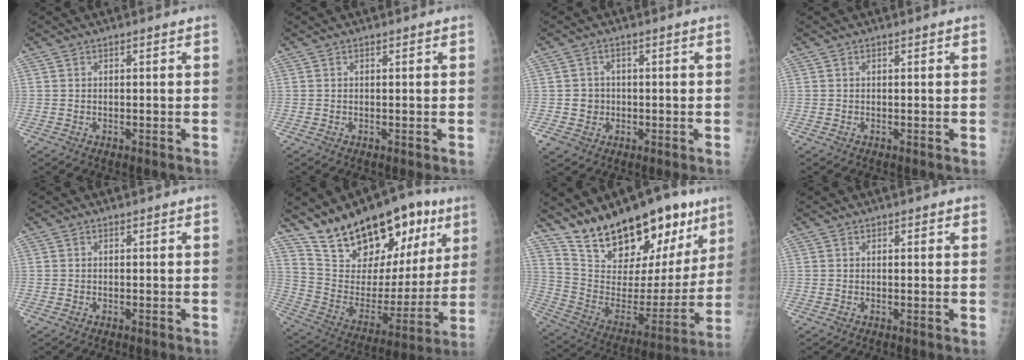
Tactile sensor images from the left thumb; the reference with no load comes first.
{"total": 0.0}
{"total": 3.6, "force": [-0.5, 3.5, 0.9], "torque": [0.006, 0.006, -0.004]}
{"total": 0.0}
{"total": 0.0}
{"total": 23.9, "force": [14.9, 11.7, 14.5], "torque": [-0.181, -0.051, 0.249]}
{"total": 25.1, "force": [17.5, 10.9, 14.3], "torque": [-0.177, -0.077, 0.288]}
{"total": 0.9, "force": [0.7, 0.4, 0.2], "torque": [0.004, -0.005, 0.006]}